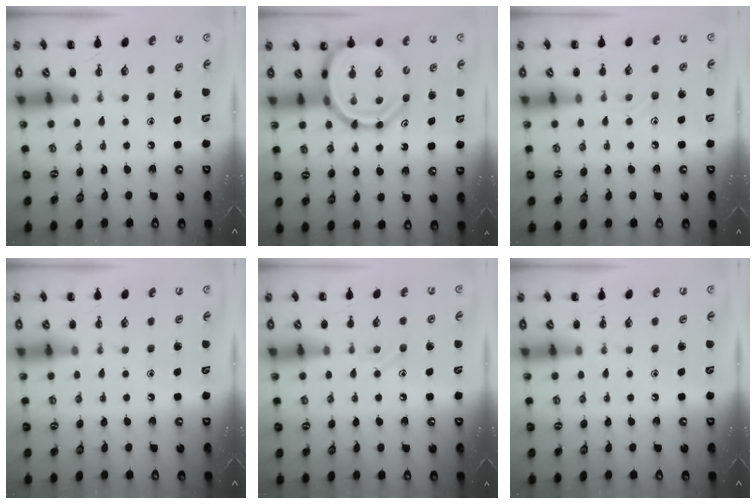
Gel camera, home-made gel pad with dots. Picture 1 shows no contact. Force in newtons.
{"total": 13.6, "press": 13.2, "slide": 3.5}
{"total": 5.7, "press": 5.5, "slide": 1.6}
{"total": 0.0}
{"total": 7.4, "press": 7.2, "slide": 1.4}
{"total": 0.0}